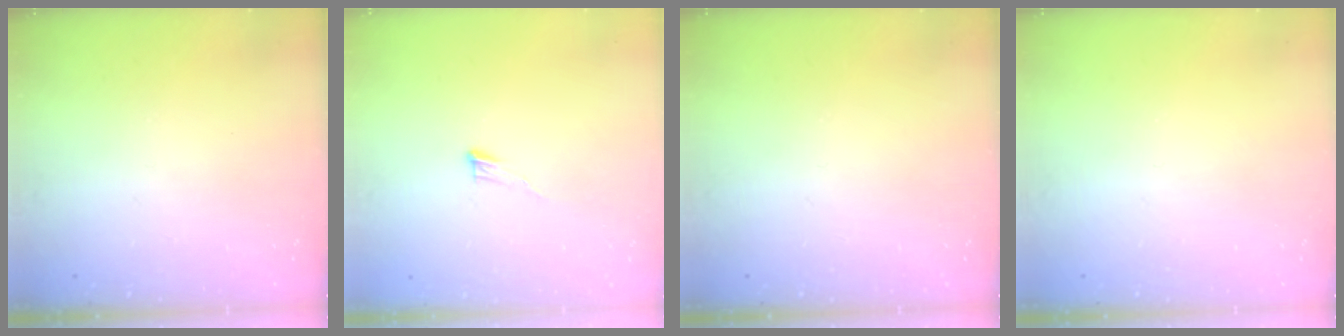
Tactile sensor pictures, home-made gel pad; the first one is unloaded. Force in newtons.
{"total": 3.8, "press": 3.8, "slide": 0.3}
{"total": 0.0}
{"total": 0.0}